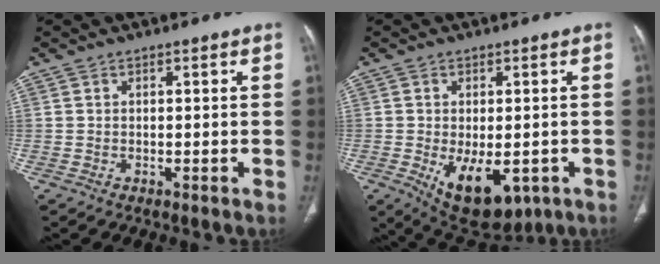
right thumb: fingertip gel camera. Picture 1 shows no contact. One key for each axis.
{"total": 12.0, "fx": -4.1, "fy": 6.6, "fz": 9.2, "tx": -0.125, "ty": -0.005, "tz": -0.040}